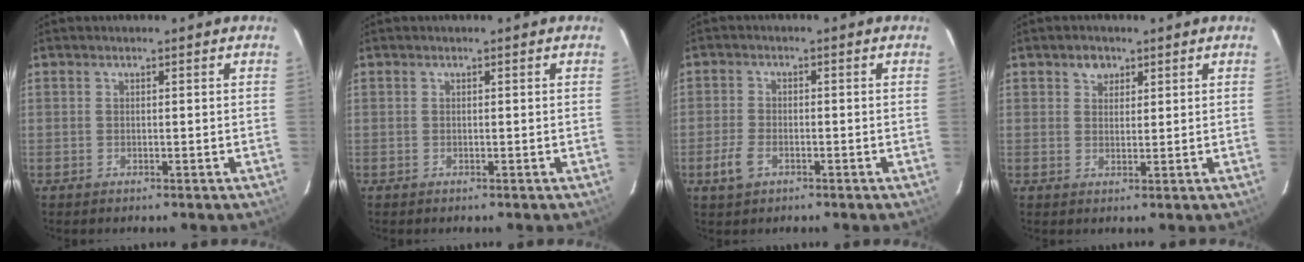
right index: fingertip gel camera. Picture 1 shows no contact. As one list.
[{"total": 0.0}, {"total": 4.3, "force": [-2.2, 2.5, 2.8], "torque": [-0.073, -0.001, -0.041]}, {"total": 2.8, "force": [1.6, 2.1, 0.8], "torque": [-0.008, 0.008, 0.028]}]